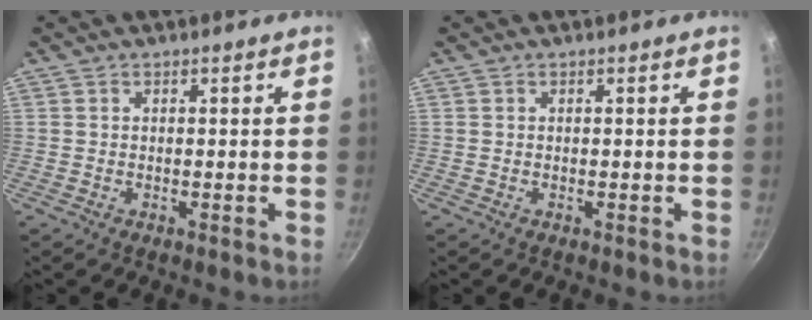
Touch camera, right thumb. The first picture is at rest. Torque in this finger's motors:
{"motor_torque": [0.00, 0.00, 0.00, 0.00, 0.00]}